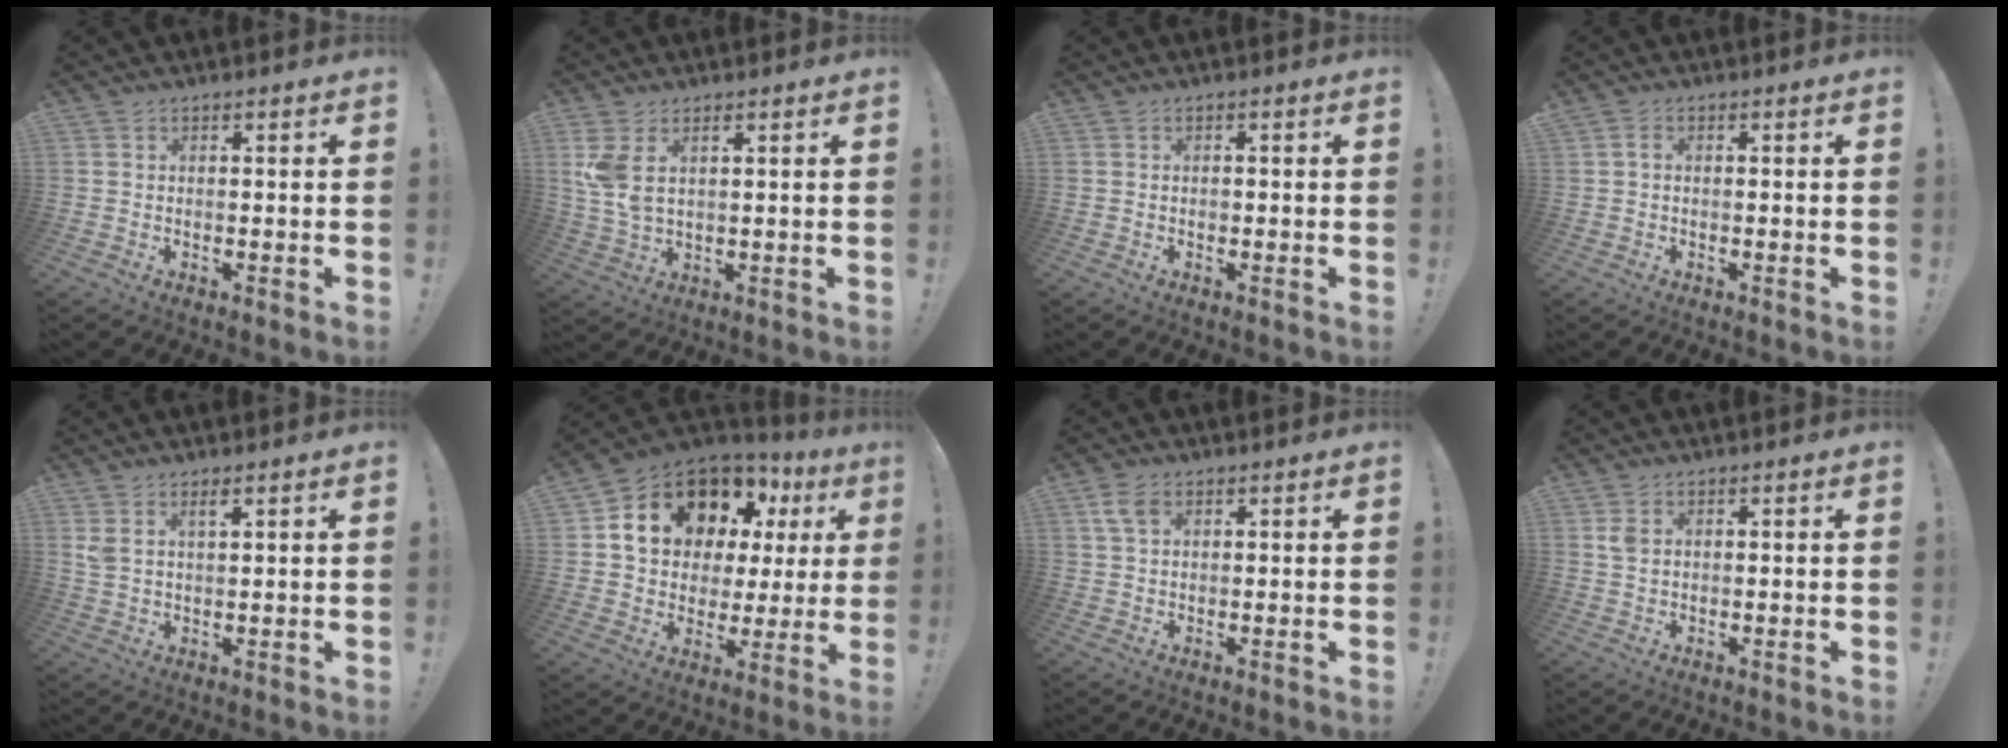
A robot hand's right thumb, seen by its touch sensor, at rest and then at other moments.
{"total": 6.3, "force": [2.8, 3.1, 4.8], "torque": [-0.113, -0.016, 0.050]}
{"total": 0.5, "force": [-0.3, 0.4, 0.3], "torque": [0.002, -0.003, -0.006]}
{"total": 1.1, "force": [-0.1, 0.5, 1.0], "torque": [-0.021, 0.004, -0.003]}
{"total": 3.5, "force": [2.1, 1.3, 2.5], "torque": [-0.042, -0.011, 0.037]}
{"total": 16.0, "force": [8.4, 10.6, 8.5], "torque": [-0.140, -0.051, 0.167]}
{"total": 4.6, "force": [1.9, 2.8, 3.1], "torque": [-0.056, 0.002, 0.038]}
{"total": 2.2, "force": [1.0, 1.5, 1.3], "torque": [-0.017, -0.002, 0.017]}